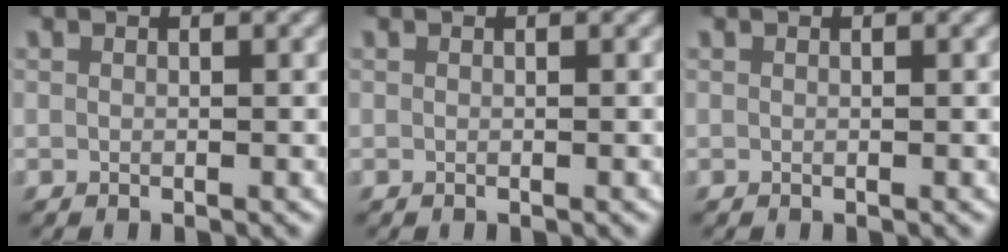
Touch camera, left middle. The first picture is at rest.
{"total": 0.0}
{"total": 0.0}